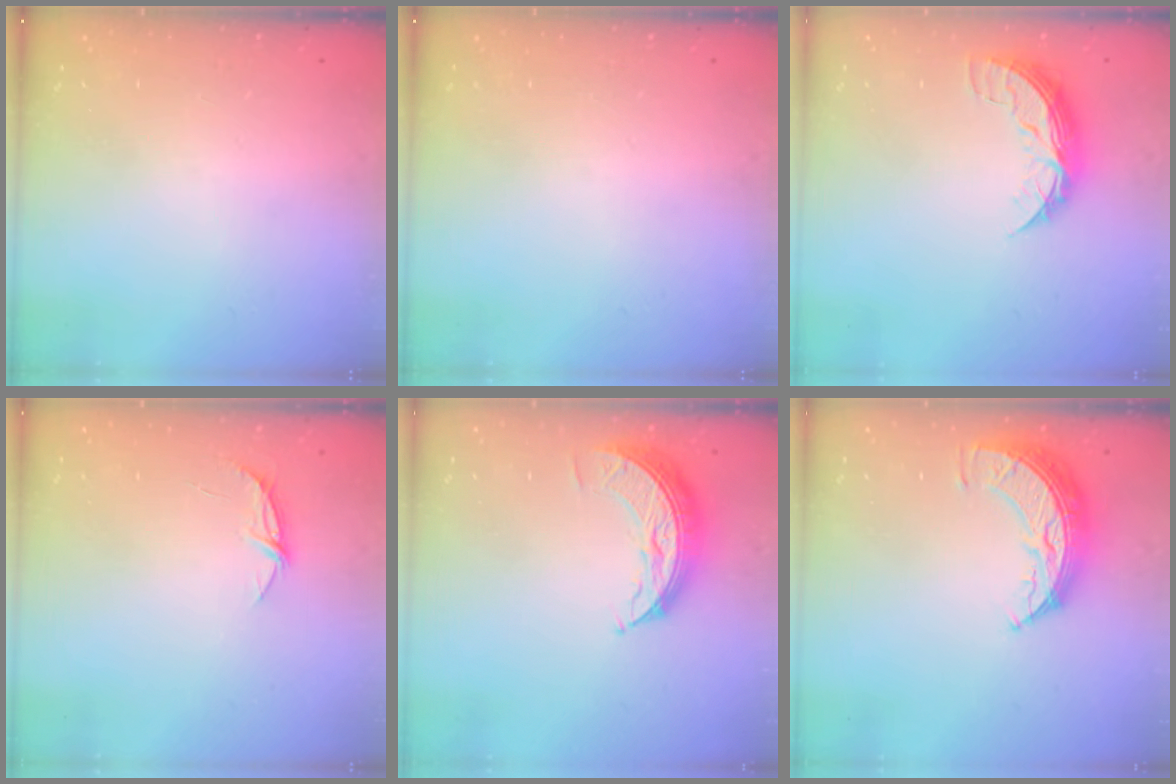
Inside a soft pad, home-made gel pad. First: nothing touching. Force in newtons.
{"total": 0.0}
{"total": 8.8, "press": 8.8, "slide": 0.2}
{"total": 5.6, "press": 5.6, "slide": 0.4}
{"total": 8.3, "press": 8.3, "slide": 0.6}
{"total": 8.4, "press": 8.4, "slide": 0.7}